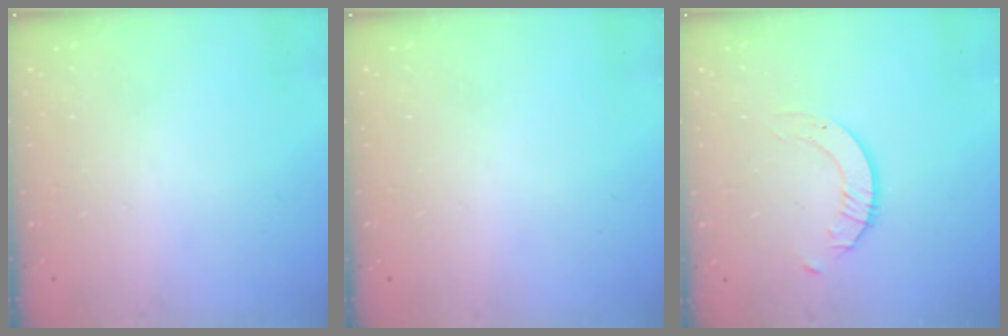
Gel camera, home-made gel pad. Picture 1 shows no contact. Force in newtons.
{"total": 0.0}
{"total": 2.1, "press": 2.1, "slide": 0.2}